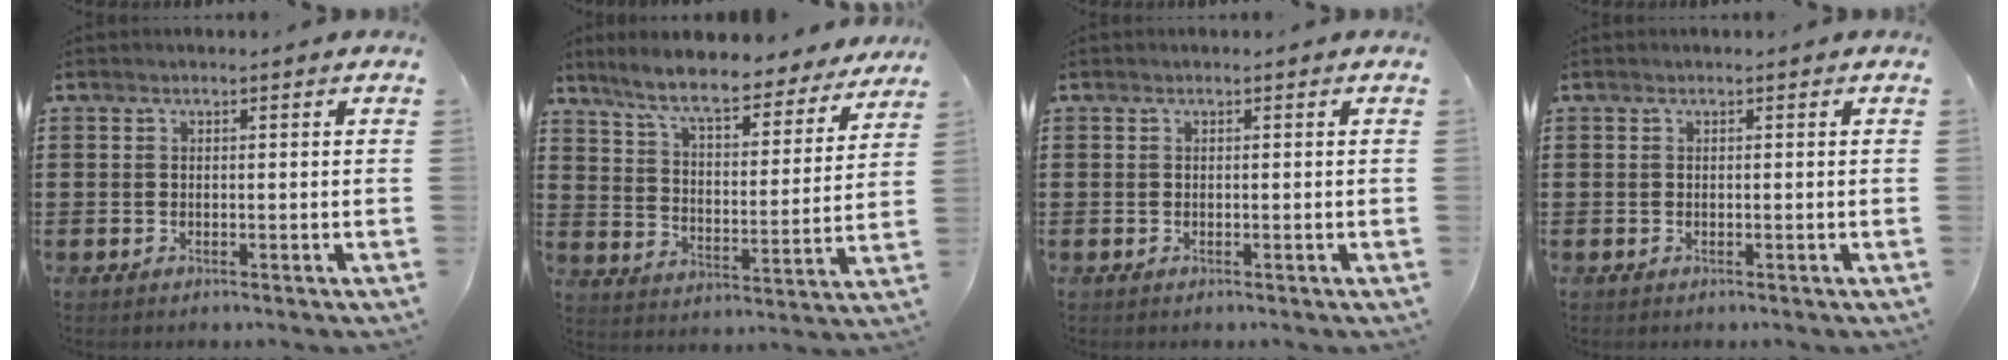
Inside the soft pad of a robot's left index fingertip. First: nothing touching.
{"total": 8.4, "force": [7.4, 0.8, 3.9], "torque": [-0.104, -0.040, 0.126]}
{"total": 0.0}
{"total": 0.0}